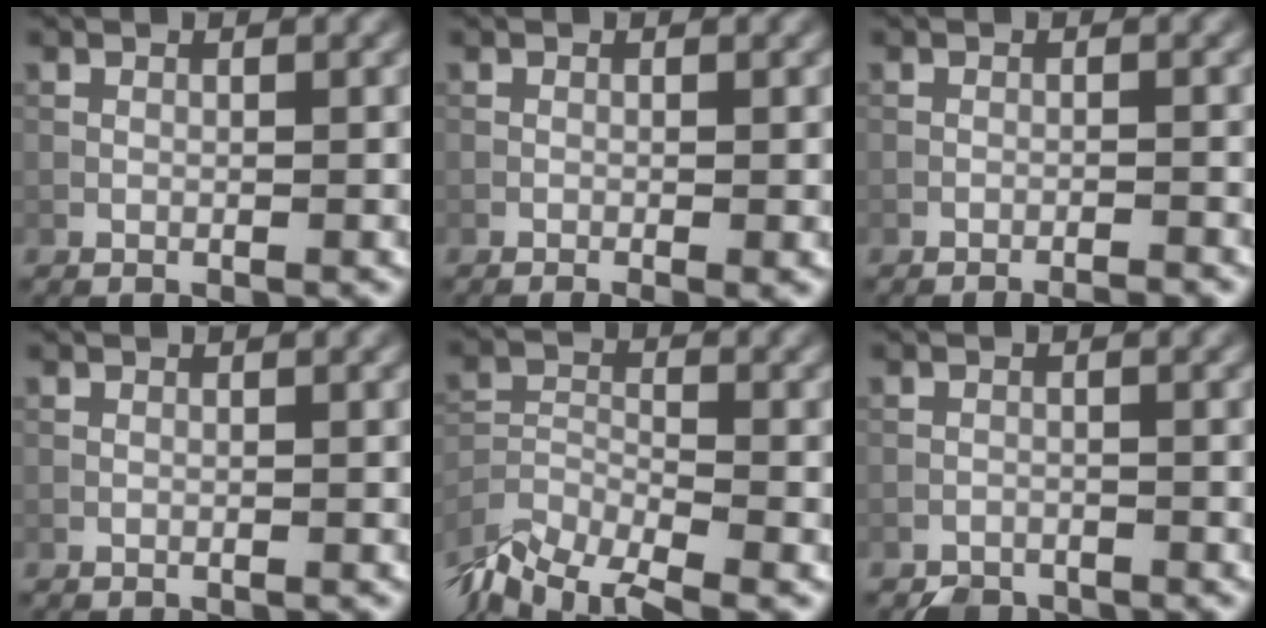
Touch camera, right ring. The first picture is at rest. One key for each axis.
{"total": 1.6, "fx": -0.6, "fy": 0.4, "fz": 1.4, "tx": -0.021, "ty": -0.004, "tz": -0.011}
{"total": 2.3, "fx": -2.0, "fy": 0.3, "fz": 1.0, "tx": -0.010, "ty": 0.003, "tz": -0.037}
{"total": 0.0}
{"total": 8.4, "fx": -6.4, "fy": 3.1, "fz": 4.3, "tx": -0.083, "ty": -0.012, "tz": -0.123}
{"total": 1.8, "fx": -1.8, "fy": 0.6, "fz": -0.1, "tx": 0.005, "ty": -0.002, "tz": -0.032}